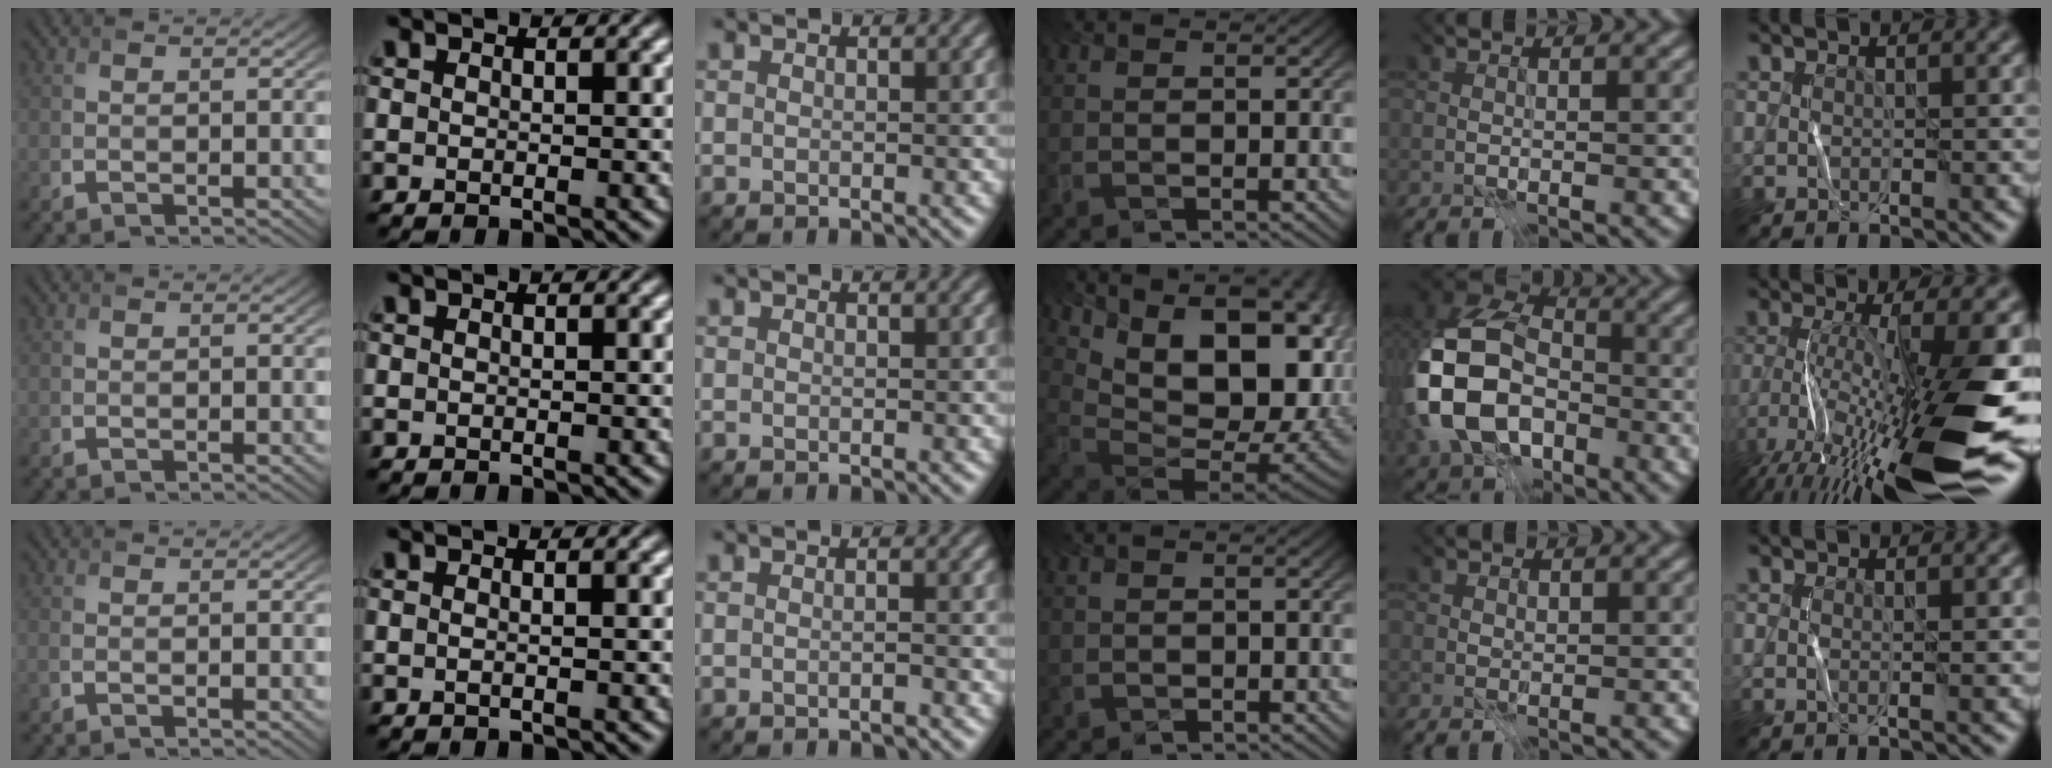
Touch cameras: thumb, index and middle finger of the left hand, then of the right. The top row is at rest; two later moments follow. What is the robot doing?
{"motion": "wrap", "object": "wrapping paper"}